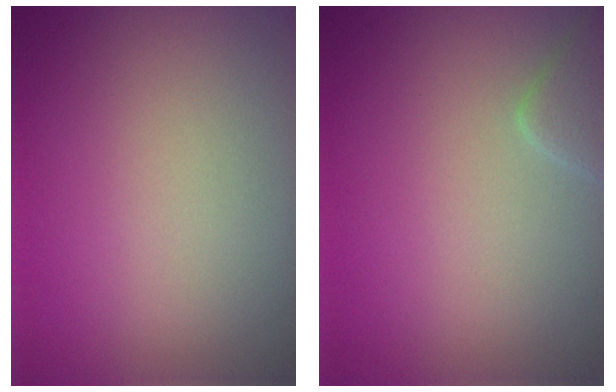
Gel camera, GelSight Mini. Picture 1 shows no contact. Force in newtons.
{"total": 1.8, "press": 1.8, "slide": 0.1}